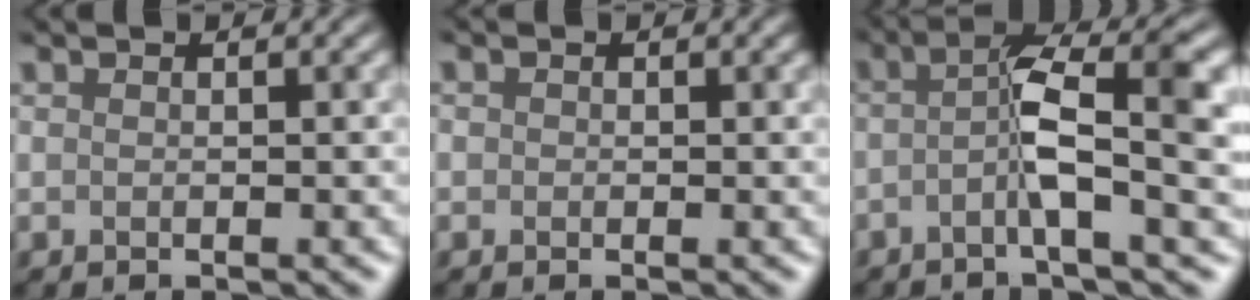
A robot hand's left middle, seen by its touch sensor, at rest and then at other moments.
{"total": 1.7, "force": [-0.8, -0.9, -1.2], "torque": [0.001, 0.000, 0.011]}
{"total": 4.4, "force": [-1.3, -0.5, 4.2], "torque": [-0.098, 0.019, -0.011]}